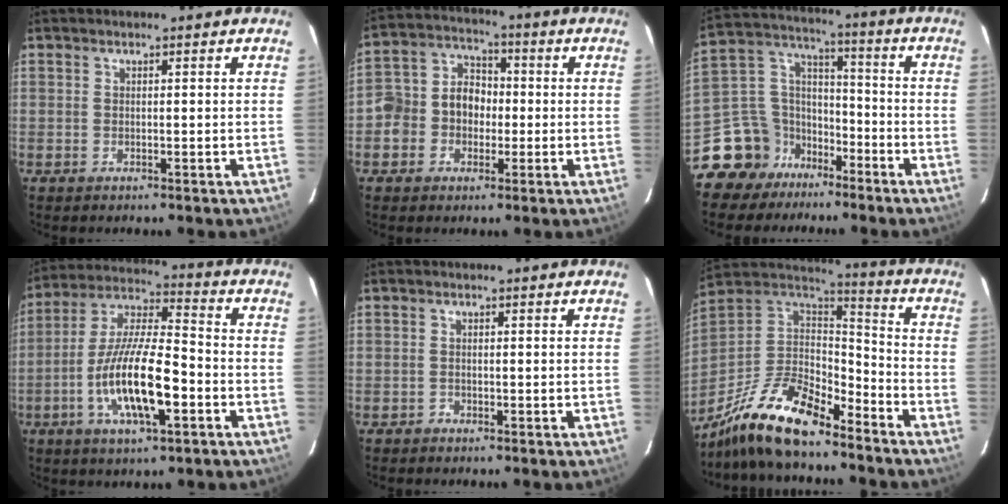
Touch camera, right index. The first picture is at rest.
{"total": 9.0, "force": [-2.2, 8.0, 3.7], "torque": [-0.077, 0.033, -0.041]}
{"total": 13.0, "force": [-9.8, 8.4, 1.5], "torque": [-0.056, 0.064, -0.175]}
{"total": 16.2, "force": [-5.2, 4.5, 14.6], "torque": [-0.287, -0.005, -0.097]}
{"total": 1.1, "force": [-0.4, 1.0, -0.1], "torque": [0.002, 0.004, -0.004]}
{"total": 19.7, "force": [-14.8, 6.4, 11.3], "torque": [-0.243, -0.014, -0.274]}